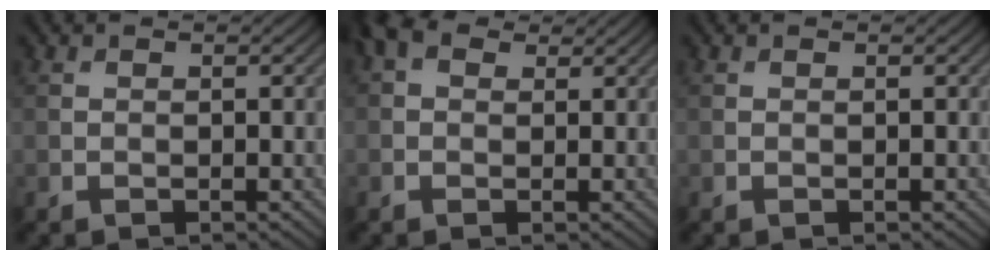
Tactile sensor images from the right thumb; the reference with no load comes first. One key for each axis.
{"total": 3.0, "fx": 1.3, "fy": 2.0, "fz": 1.8, "tx": -0.037, "ty": 0.009, "tz": 0.017}
{"total": 0.0}